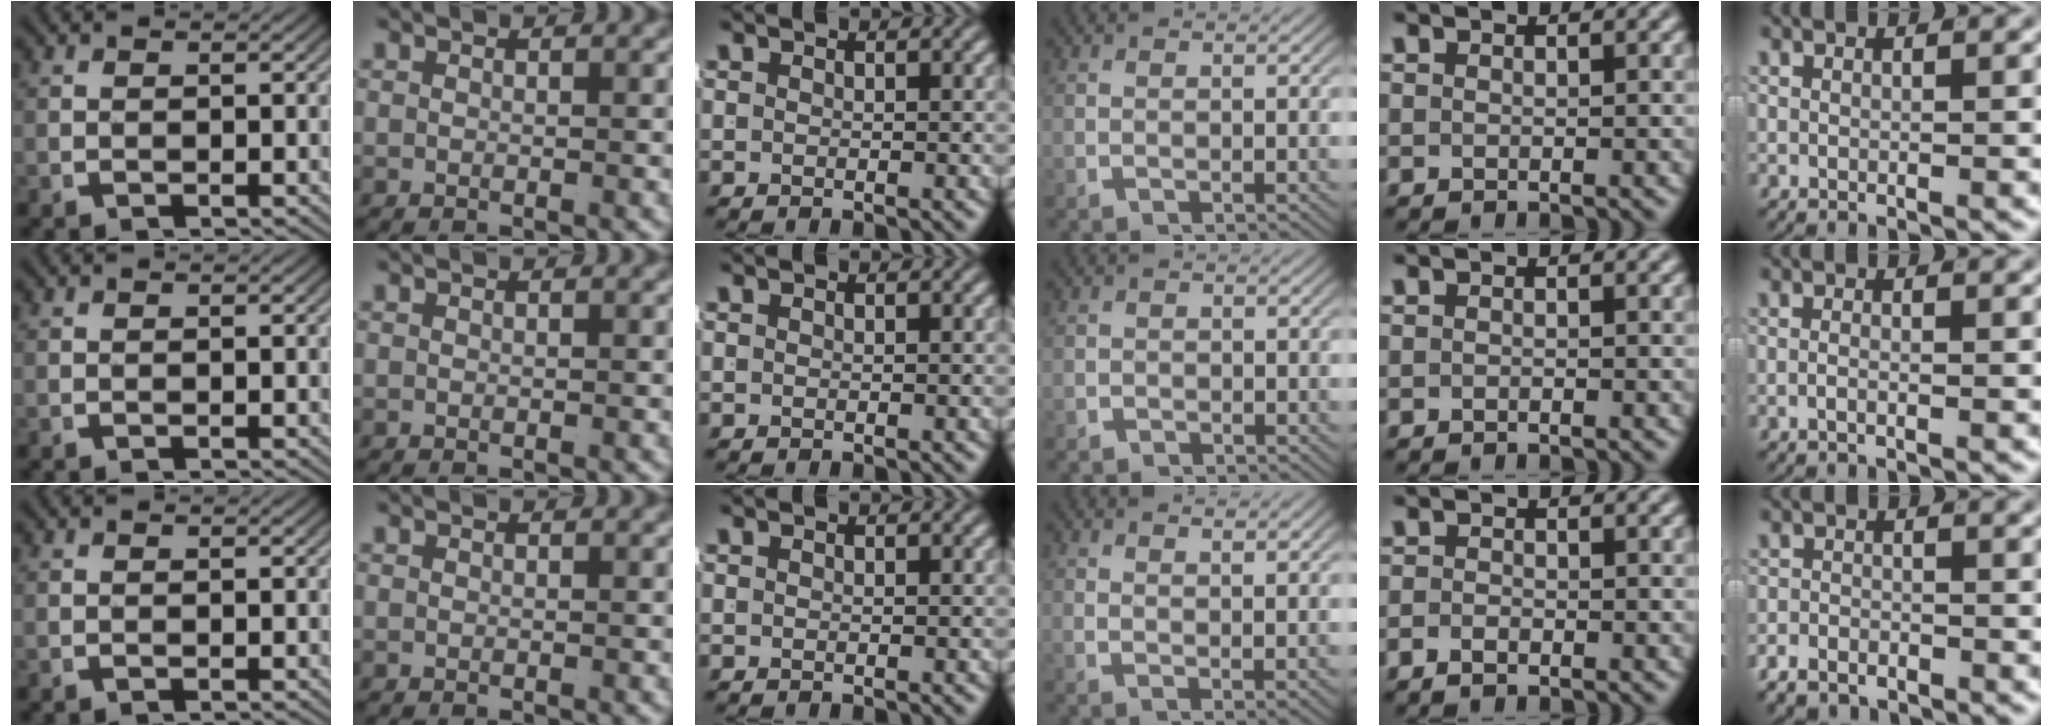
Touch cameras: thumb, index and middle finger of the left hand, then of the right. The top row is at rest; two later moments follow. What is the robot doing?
{"motion": "lift_and_place", "object": "shirt"}